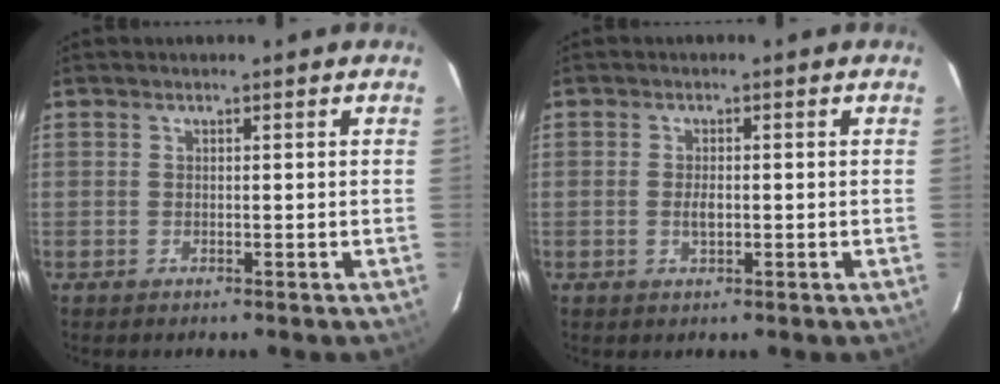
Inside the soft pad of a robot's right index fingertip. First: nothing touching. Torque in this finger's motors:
{"motor_torque": [0.68, 0.12, 0.33, 0.03]}